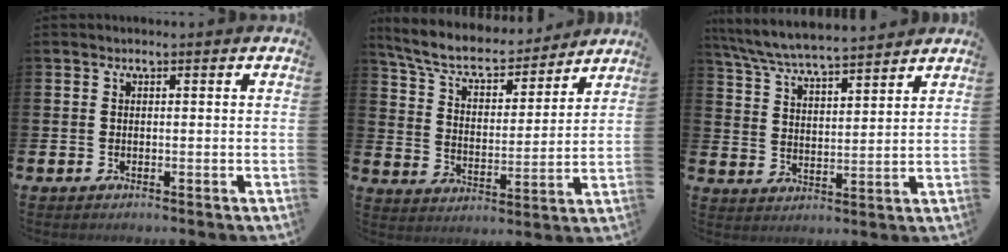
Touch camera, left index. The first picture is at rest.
{"total": 7.9, "force": [7.1, 2.3, 2.5], "torque": [-0.075, -0.055, 0.120]}
{"total": 6.6, "force": [6.4, 0.3, 1.5], "torque": [-0.057, -0.040, 0.113]}